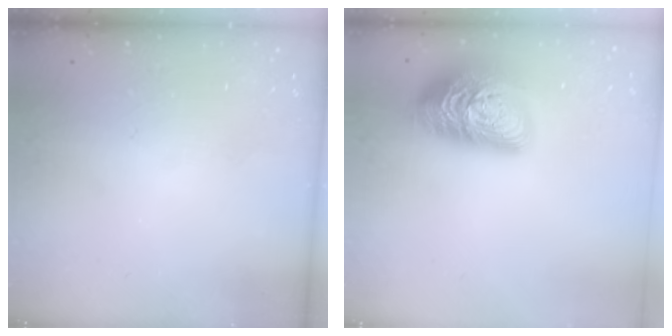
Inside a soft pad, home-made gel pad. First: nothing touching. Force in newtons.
{"total": 19.9, "press": 19.9, "slide": 0.7}